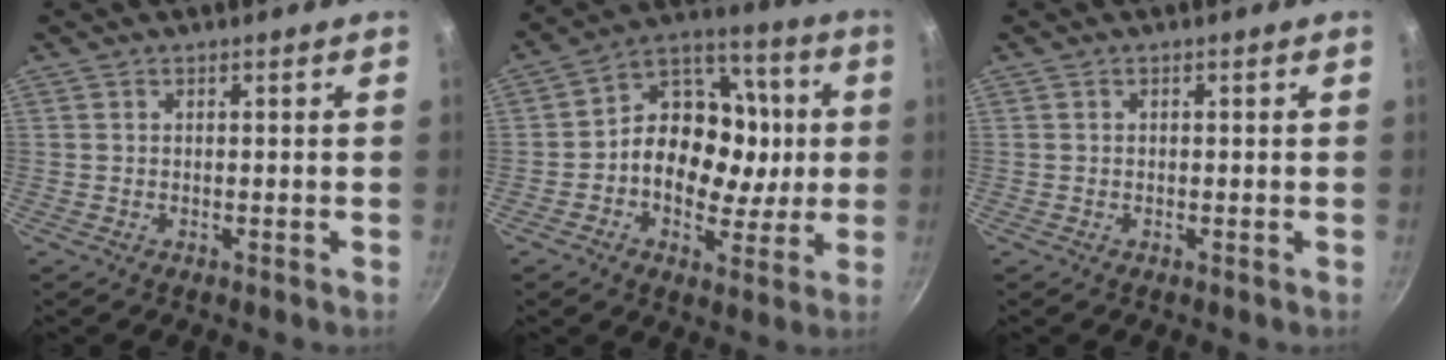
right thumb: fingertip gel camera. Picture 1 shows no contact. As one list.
[{"total": 17.3, "force": [-0.4, 13.3, 11.0], "torque": [-0.133, 0.029, -0.023]}, {"total": 0.0}]